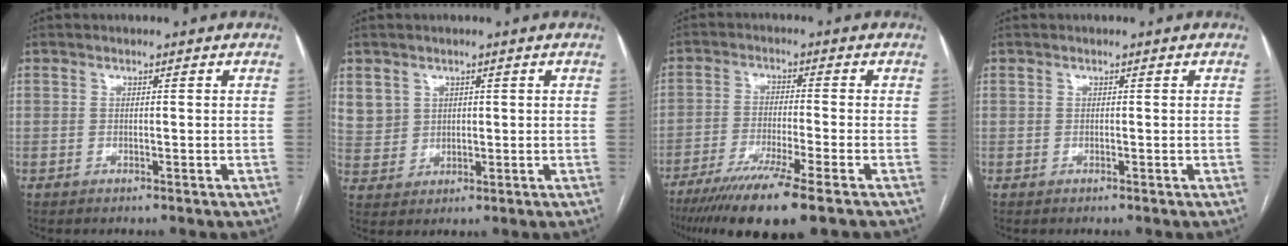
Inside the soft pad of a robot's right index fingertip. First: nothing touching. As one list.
[{"total": 5.5, "force": [2.6, 4.8, 0.8], "torque": [-0.020, 0.010, 0.063]}, {"total": 12.0, "force": [-8.4, -0.5, 8.5], "torque": [-0.145, -0.032, -0.135]}, {"total": 0.0}]